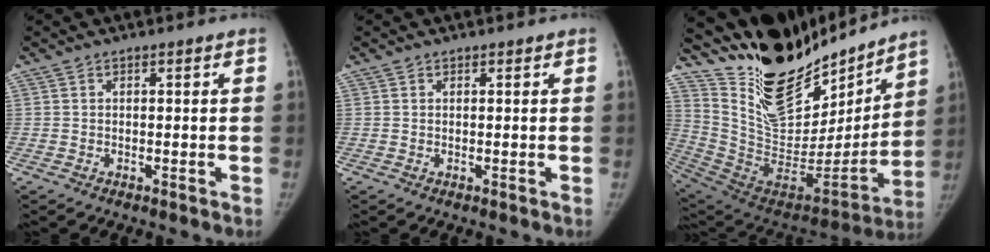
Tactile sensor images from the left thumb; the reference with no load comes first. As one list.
[{"total": 0.0}, {"total": 29.2, "force": [22.6, 12.4, 13.6], "torque": [-0.195, -0.111, 0.383]}]